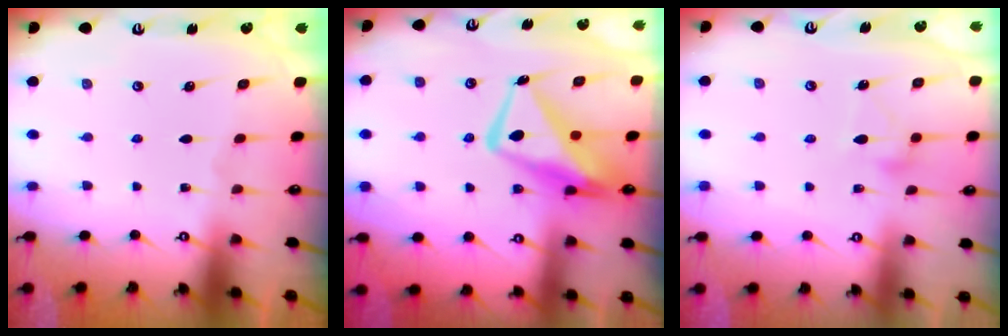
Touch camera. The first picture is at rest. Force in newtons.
{"total": 12.5, "press": 12.4, "slide": 1.7}
{"total": 11.0, "press": 11.0, "slide": 0.4}